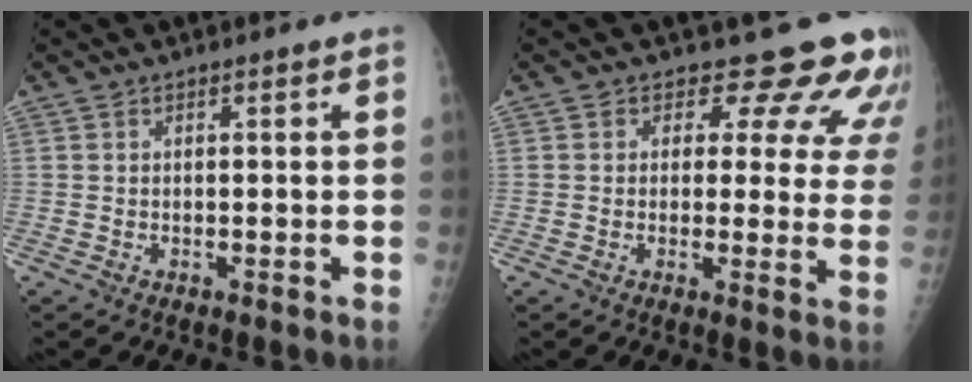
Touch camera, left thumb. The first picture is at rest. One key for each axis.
{"total": 11.5, "fx": 9.8, "fy": 5.3, "fz": 3.1, "tx": 0.021, "ty": -0.054, "tz": 0.086}